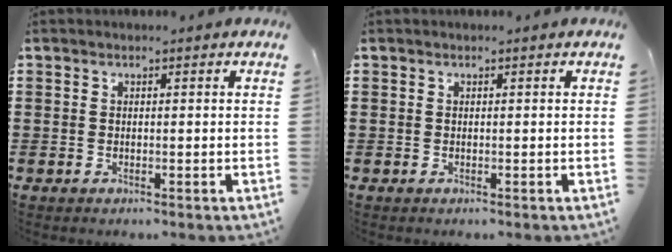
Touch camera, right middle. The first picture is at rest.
{"total": 0.0}